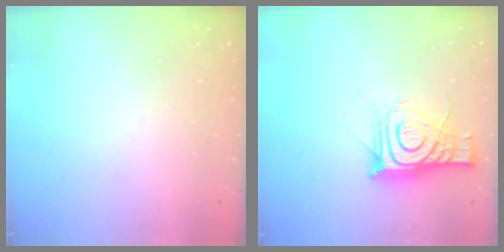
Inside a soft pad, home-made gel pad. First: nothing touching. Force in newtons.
{"total": 12.7, "press": 12.6, "slide": 1.1}